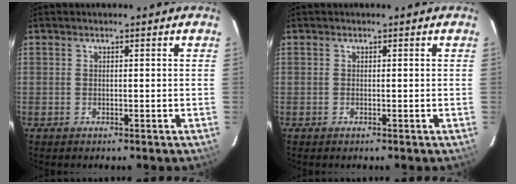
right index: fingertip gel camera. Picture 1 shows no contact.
{"total": 0.0}